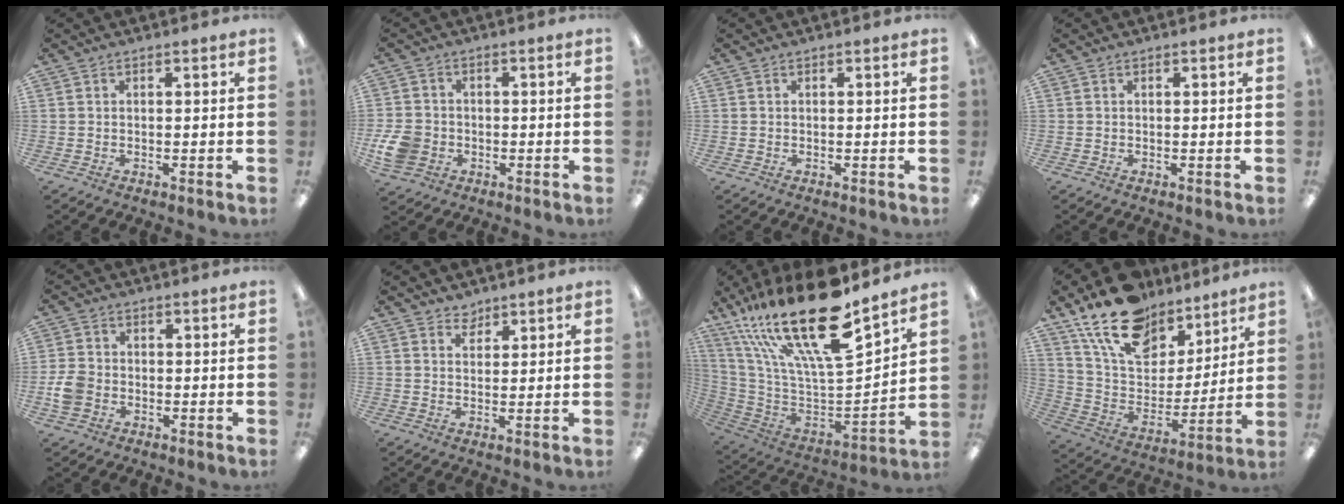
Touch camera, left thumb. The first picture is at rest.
{"total": 6.9, "force": [-1.8, 5.8, 3.1], "torque": [-0.071, 0.013, -0.033]}
{"total": 0.0}
{"total": 0.0}
{"total": 5.5, "force": [-1.6, 4.4, 3.0], "torque": [-0.059, 0.011, -0.027]}
{"total": 2.8, "force": [2.5, 1.3, 0.1], "torque": [0.003, -0.014, 0.048]}
{"total": 28.4, "force": [19.2, 8.9, 18.9], "torque": [-0.341, -0.131, 0.328]}
{"total": 18.9, "force": [14.1, 10.0, 7.8], "torque": [-0.161, -0.081, 0.260]}